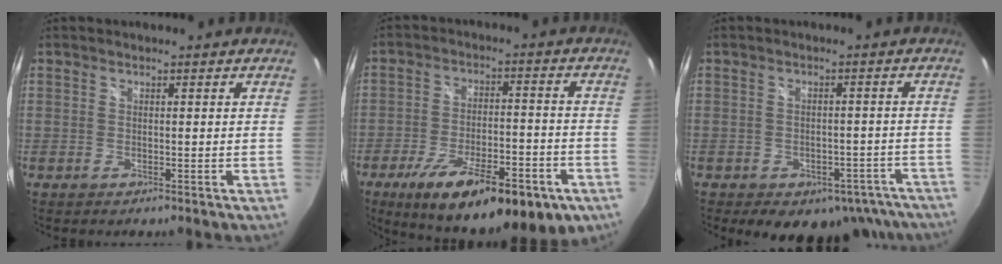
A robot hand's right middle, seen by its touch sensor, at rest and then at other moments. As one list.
[{"total": 22.0, "force": [-13.0, 7.1, 16.3], "torque": [-0.265, -0.040, -0.182]}, {"total": 14.4, "force": [-10.4, 8.1, 6.0], "torque": [-0.101, 0.009, -0.099]}]